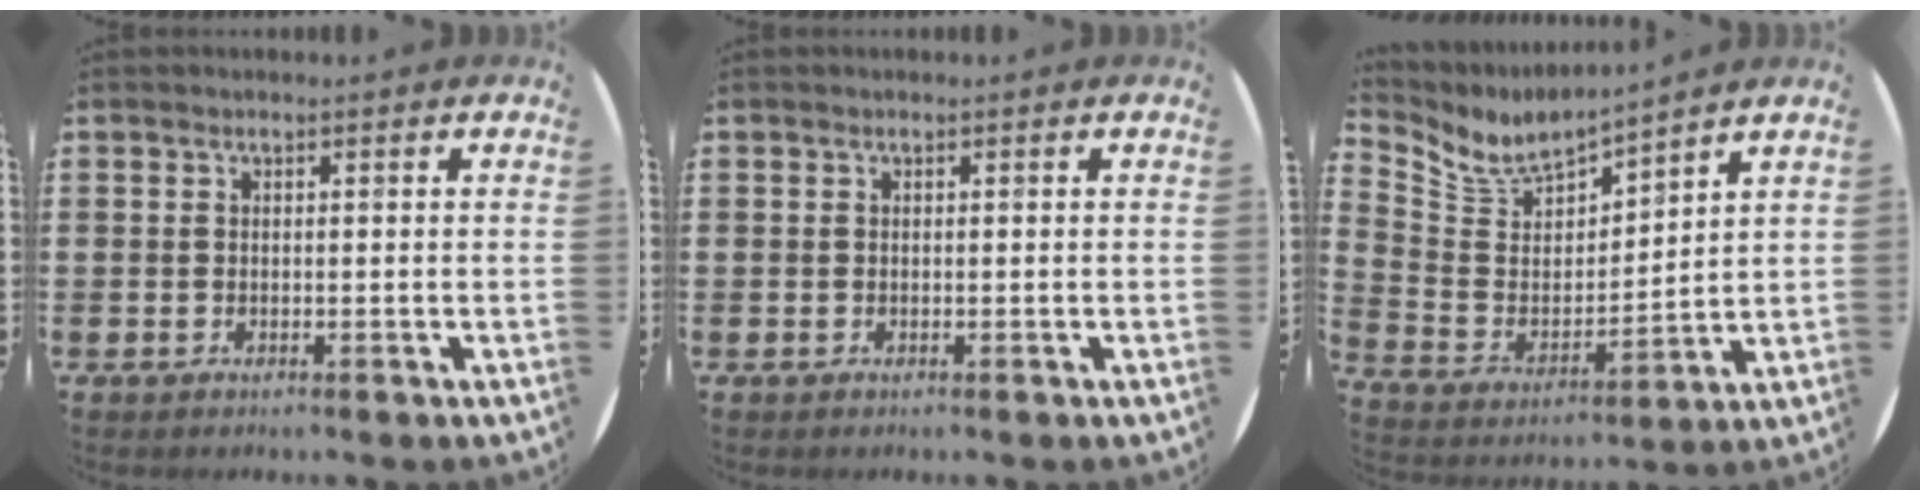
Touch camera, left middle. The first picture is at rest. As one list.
[{"total": 0.0}, {"total": 6.7, "force": [6.1, 2.3, 1.6], "torque": [-0.066, -0.041, 0.107]}]